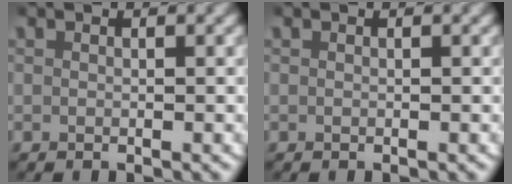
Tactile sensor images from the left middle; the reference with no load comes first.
{"total": 0.0}